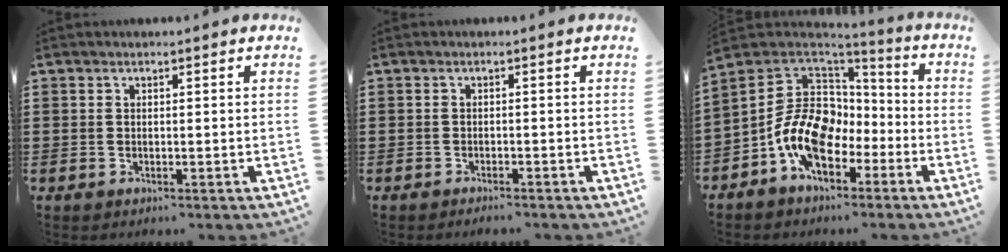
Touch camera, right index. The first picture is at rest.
{"total": 1.0, "force": [-1.0, 0.0, 0.1], "torque": [-0.005, 0.001, -0.020]}
{"total": 12.4, "force": [-4.4, 8.0, 8.4], "torque": [-0.203, 0.012, -0.091]}